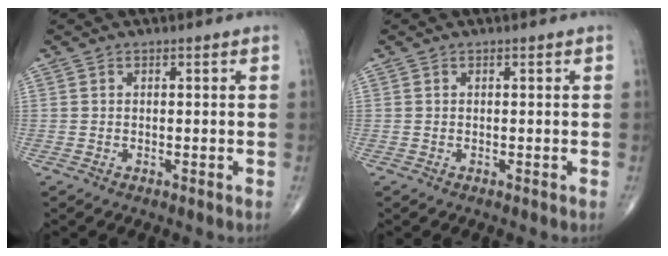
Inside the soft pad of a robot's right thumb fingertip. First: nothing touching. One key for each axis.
{"total": 0.0}